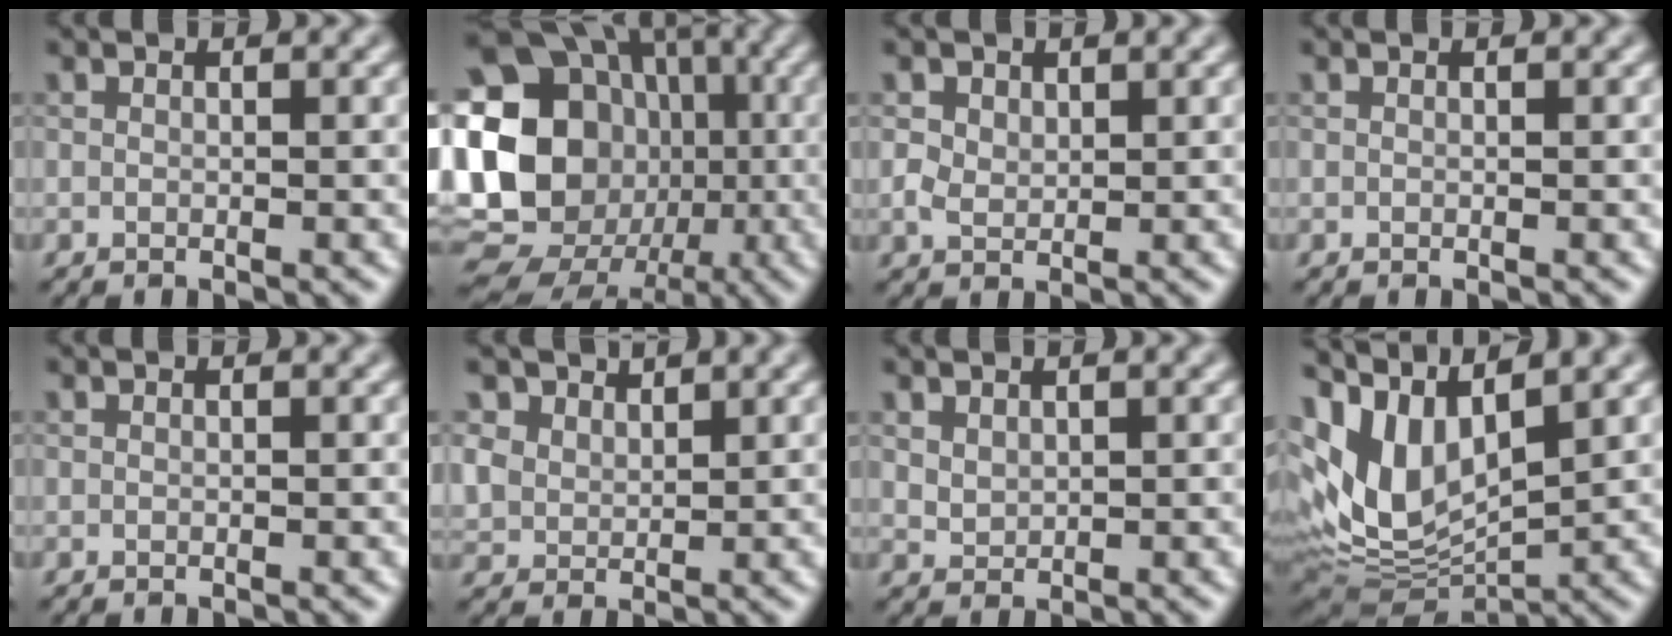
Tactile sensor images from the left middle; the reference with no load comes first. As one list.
[{"total": 22.1, "force": [-1.6, 19.4, 10.5], "torque": [-0.204, 0.018, -0.065]}, {"total": 1.6, "force": [0.7, 1.3, 0.8], "torque": [-0.021, 0.000, 0.016]}, {"total": 0.0}, {"total": 0.0}, {"total": 4.1, "force": [3.0, 2.5, 1.2], "torque": [-0.051, -0.009, 0.069]}, {"total": 1.3, "force": [0.9, 0.8, 0.5], "torque": [-0.013, -0.001, 0.022]}, {"total": 9.4, "force": [3.3, 4.7, 7.4], "torque": [-0.165, -0.003, 0.067]}]